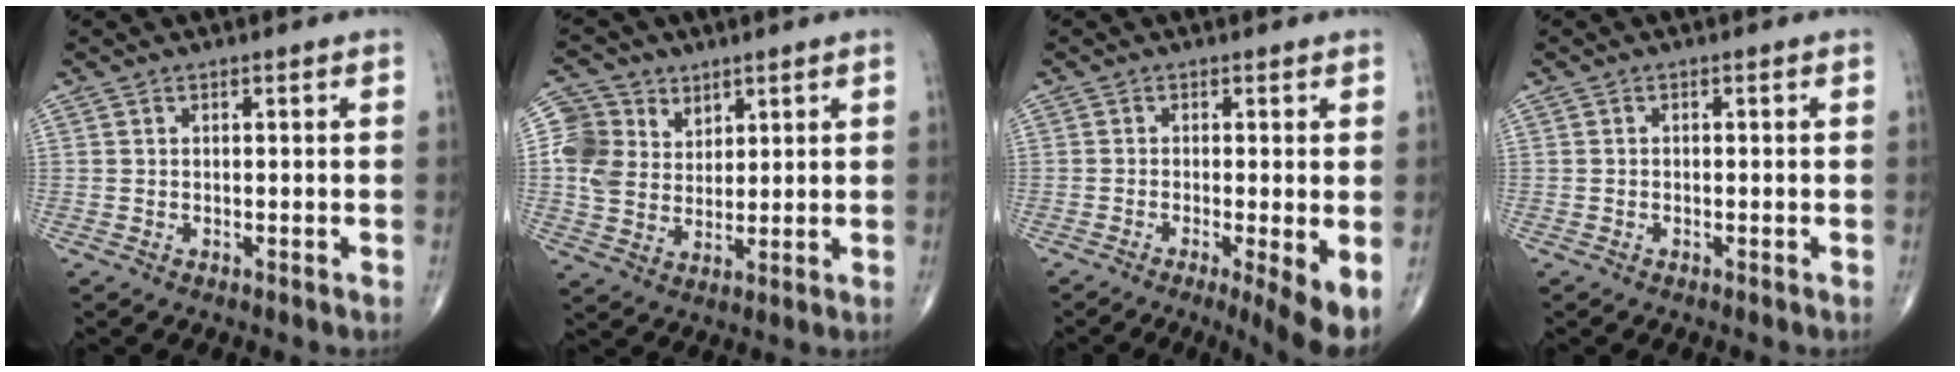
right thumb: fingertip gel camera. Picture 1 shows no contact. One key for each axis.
{"total": 8.7, "fx": 3.7, "fy": 7.3, "fz": 2.9, "tx": -0.034, "ty": -0.015, "tz": 0.076}
{"total": 6.1, "fx": -1.9, "fy": 0.8, "fz": 5.7, "tx": -0.094, "ty": -0.017, "tz": -0.035}
{"total": 0.0}